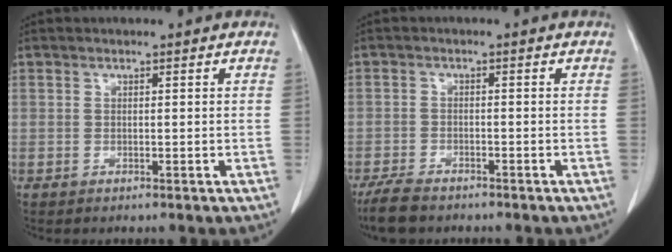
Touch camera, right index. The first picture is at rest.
{"total": 5.0, "force": [-4.2, 1.7, 2.1], "torque": [-0.039, -0.007, -0.071]}